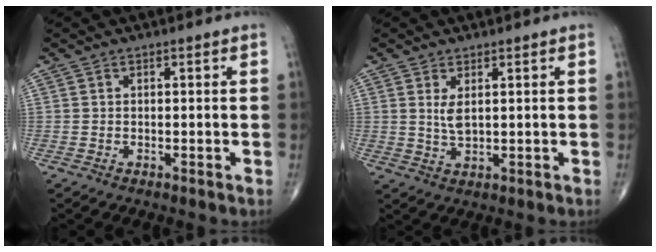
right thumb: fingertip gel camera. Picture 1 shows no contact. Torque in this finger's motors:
{"motor_torque": [-0.39, -0.11, -0.06, -0.07, 0.00]}